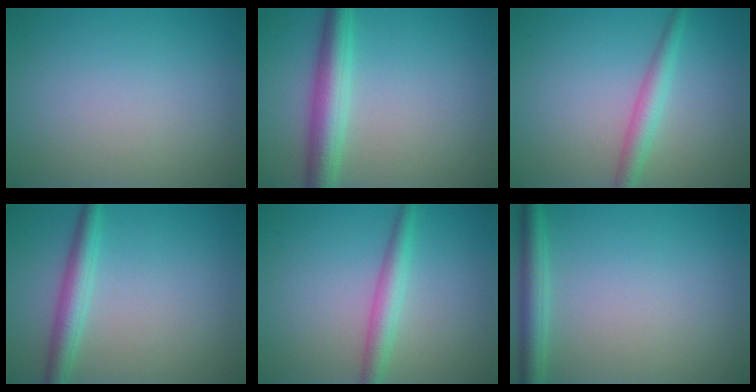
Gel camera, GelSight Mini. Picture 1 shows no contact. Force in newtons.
{"total": 4.6, "press": 4.6, "slide": 0.1}
{"total": 2.6, "press": 2.6, "slide": 0.1}
{"total": 3.0, "press": 3.0, "slide": 0.1}
{"total": 2.8, "press": 2.8, "slide": 0.0}
{"total": 2.8, "press": 2.8, "slide": 0.2}